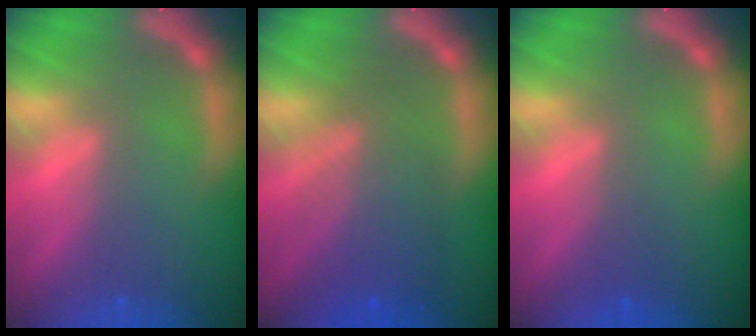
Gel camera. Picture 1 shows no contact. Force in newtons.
{"total": 6.6}
{"total": 1.0}